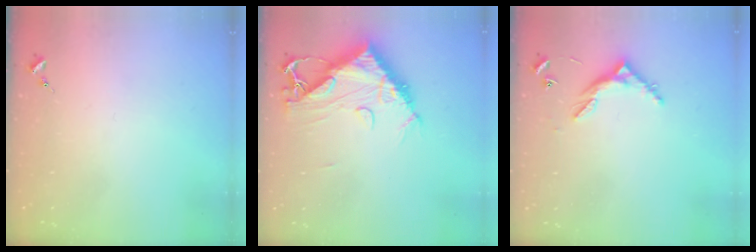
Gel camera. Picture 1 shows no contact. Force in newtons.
{"total": 13.4, "press": 13.3, "slide": 1.5}
{"total": 6.1, "press": 6.1, "slide": 0.4}